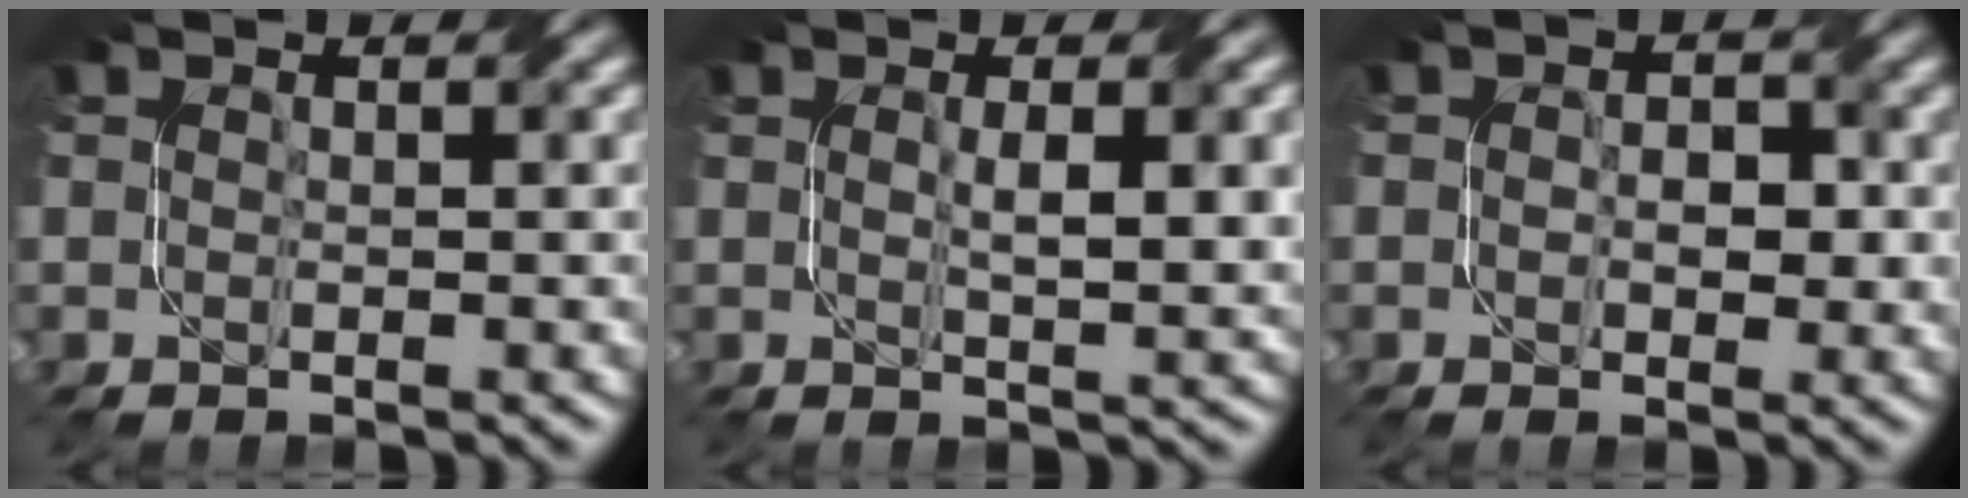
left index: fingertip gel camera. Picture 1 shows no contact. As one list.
[{"total": 3.8, "force": [0.6, 0.8, 3.7], "torque": [-0.063, 0.002, 0.014]}, {"total": 2.5, "force": [-0.1, 1.6, 2.0], "torque": [-0.025, 0.001, -0.004]}]